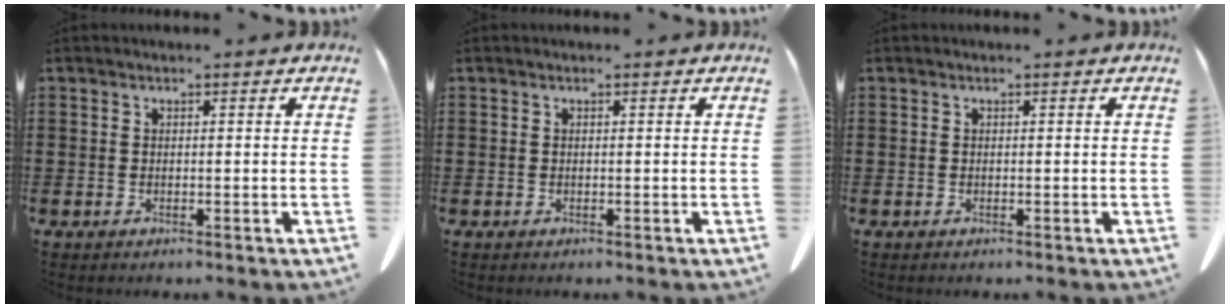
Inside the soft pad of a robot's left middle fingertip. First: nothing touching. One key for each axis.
{"total": 0.0}
{"total": 0.0}